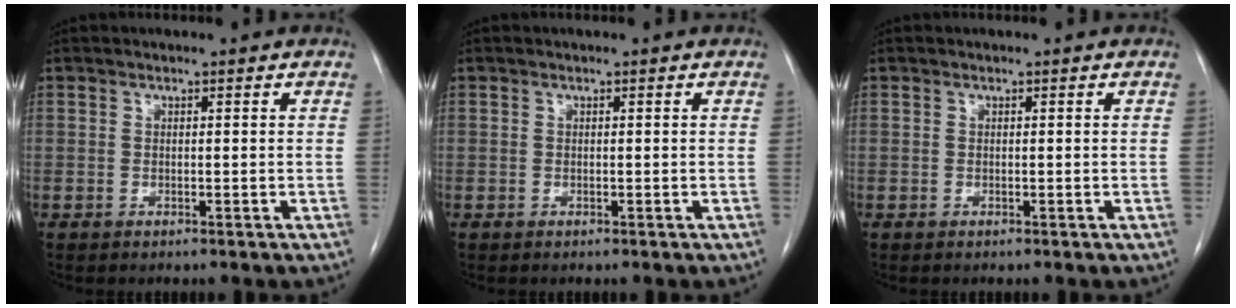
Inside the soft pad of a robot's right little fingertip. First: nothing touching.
{"total": 0.0}
{"total": 0.0}